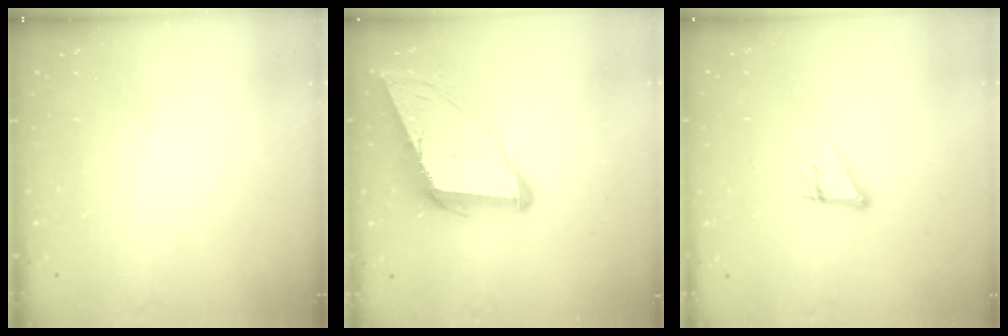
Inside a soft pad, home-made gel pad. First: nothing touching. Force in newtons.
{"total": 12.6, "press": 12.0, "slide": 3.9}
{"total": 8.0, "press": 8.0, "slide": 0.7}